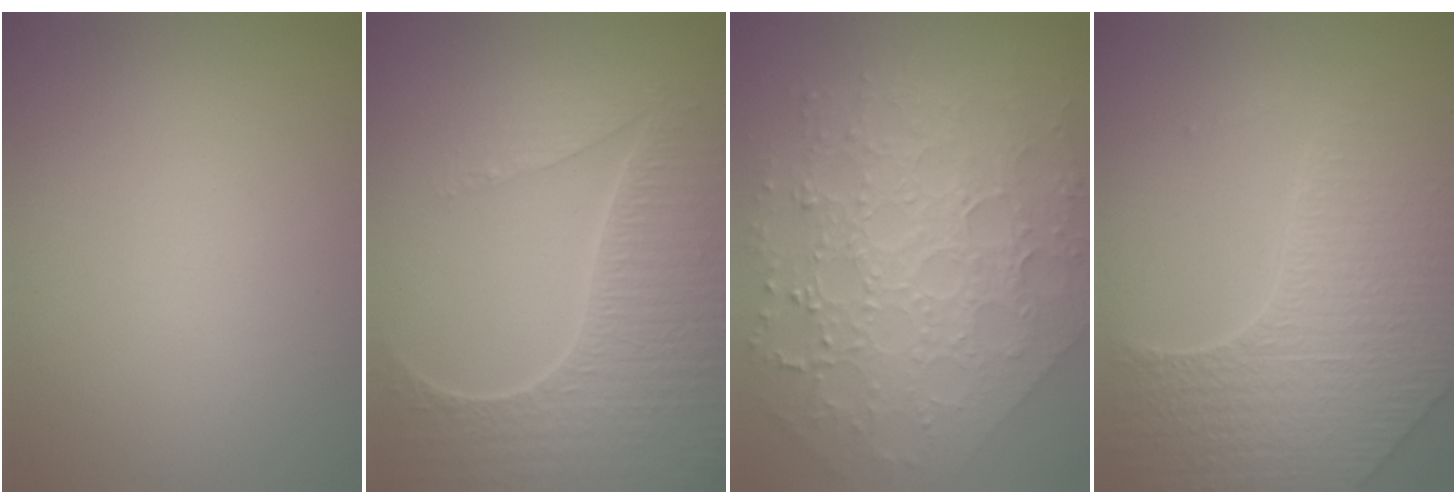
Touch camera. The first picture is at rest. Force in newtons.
{"total": 7.7, "press": 5.6, "slide": 5.3}
{"total": 8.3, "press": 6.1, "slide": 5.6}
{"total": 8.0, "press": 5.7, "slide": 5.7}